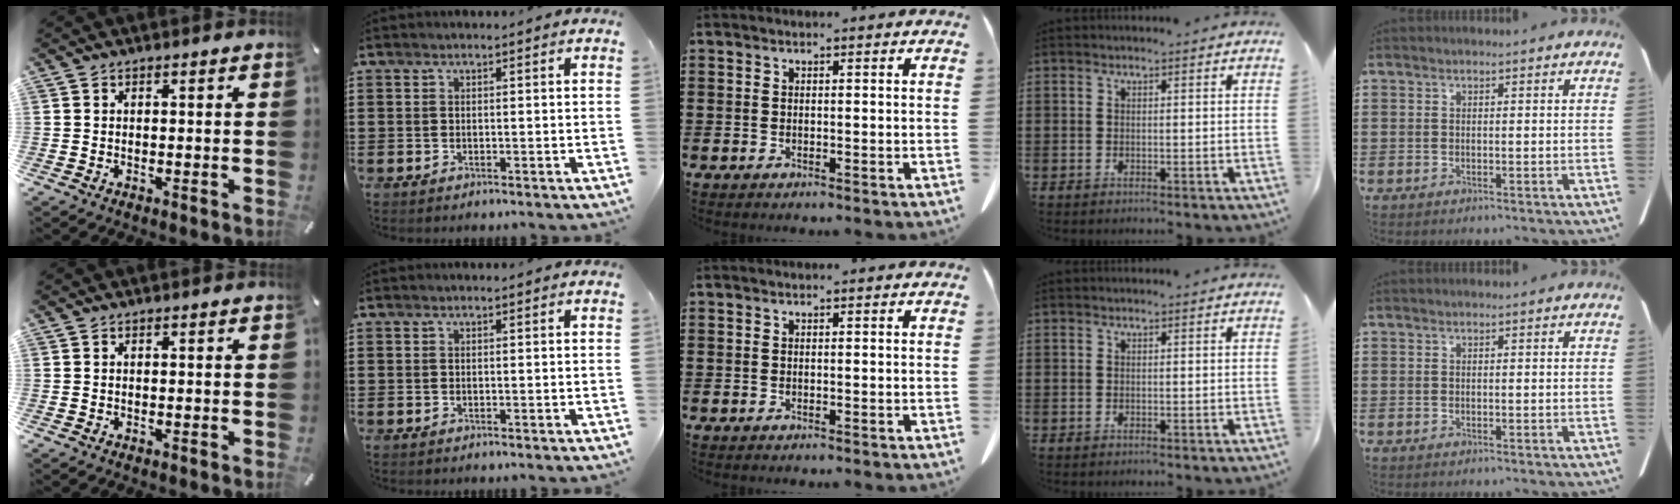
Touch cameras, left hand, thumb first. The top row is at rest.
{}